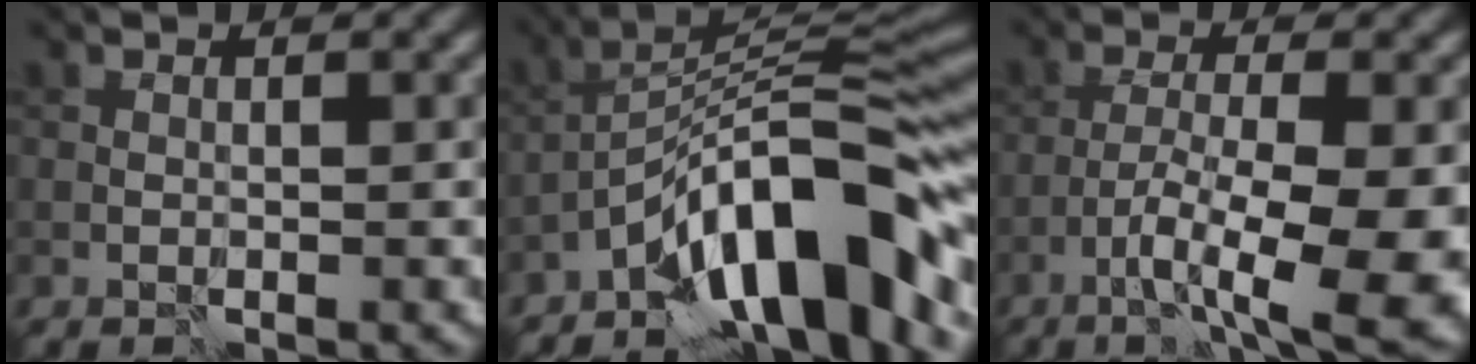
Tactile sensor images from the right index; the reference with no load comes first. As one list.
[{"total": 12.7, "force": [-7.1, 3.8, 9.9], "torque": [-0.135, 0.023, -0.126]}, {"total": 10.0, "force": [-4.2, 2.7, 8.6], "torque": [-0.142, -0.009, -0.065]}]